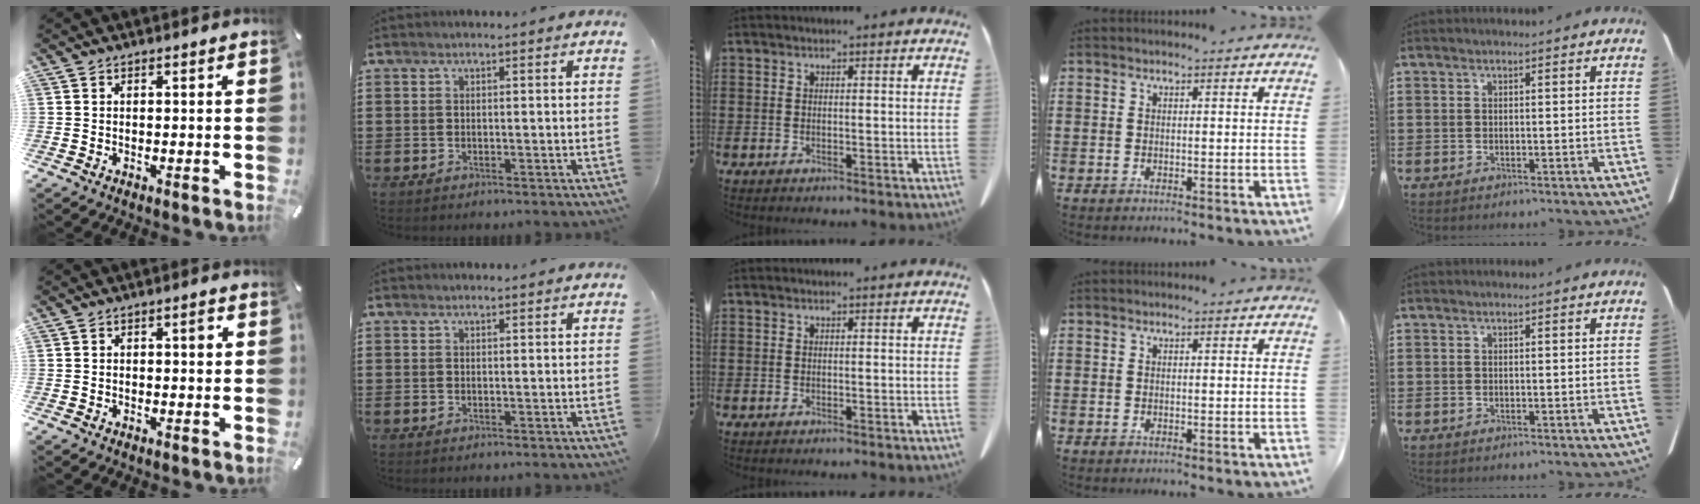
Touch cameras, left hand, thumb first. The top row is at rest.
{"thumb": {"total": 2.6, "force": [0.4, 1.4, 2.1], "torque": [-0.028, 0.004, 0.000]}, "index": {"total": 0.7, "force": [0.7, 0.0, 0.2], "torque": [-0.006, -0.001, 0.014]}}